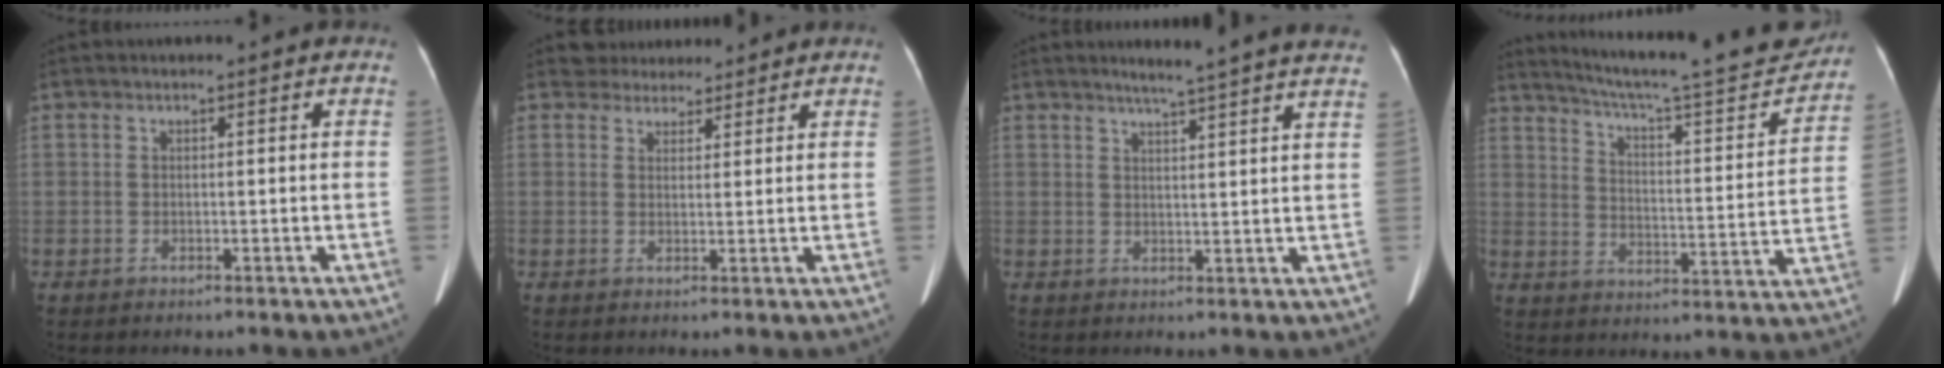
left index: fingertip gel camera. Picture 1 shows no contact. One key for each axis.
{"total": 4.4, "fx": 4.0, "fy": 1.9, "fz": -0.1, "tx": 0.003, "ty": 0.014, "tz": 0.055}
{"total": 13.1, "fx": 11.6, "fy": -0.8, "fz": 6.1, "tx": -0.087, "ty": -0.015, "tz": 0.131}
{"total": 23.2, "fx": 21.2, "fy": 2.1, "fz": 9.2, "tx": -0.144, "ty": -0.042, "tz": 0.280}